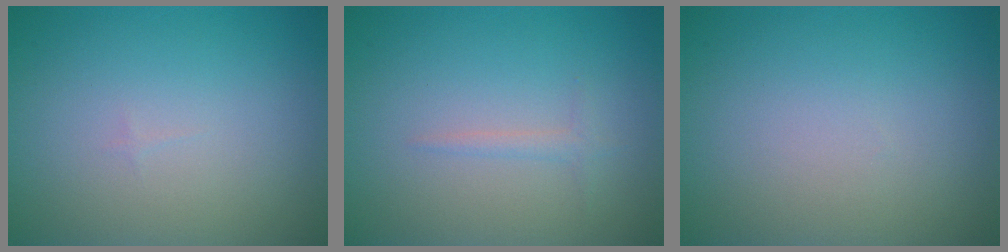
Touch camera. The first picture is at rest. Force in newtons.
{"total": 0.8, "press": 0.8, "slide": 0.1}
{"total": 0.0}